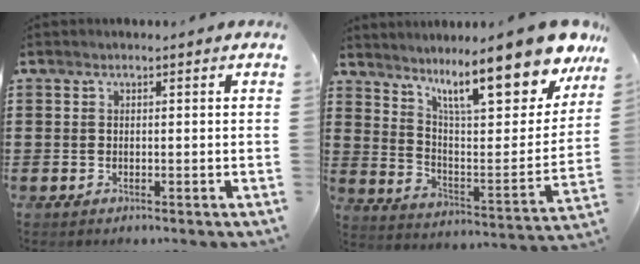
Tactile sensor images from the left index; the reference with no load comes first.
{"total": 15.3, "force": [11.2, 2.5, 10.1], "torque": [-0.178, -0.066, 0.183]}